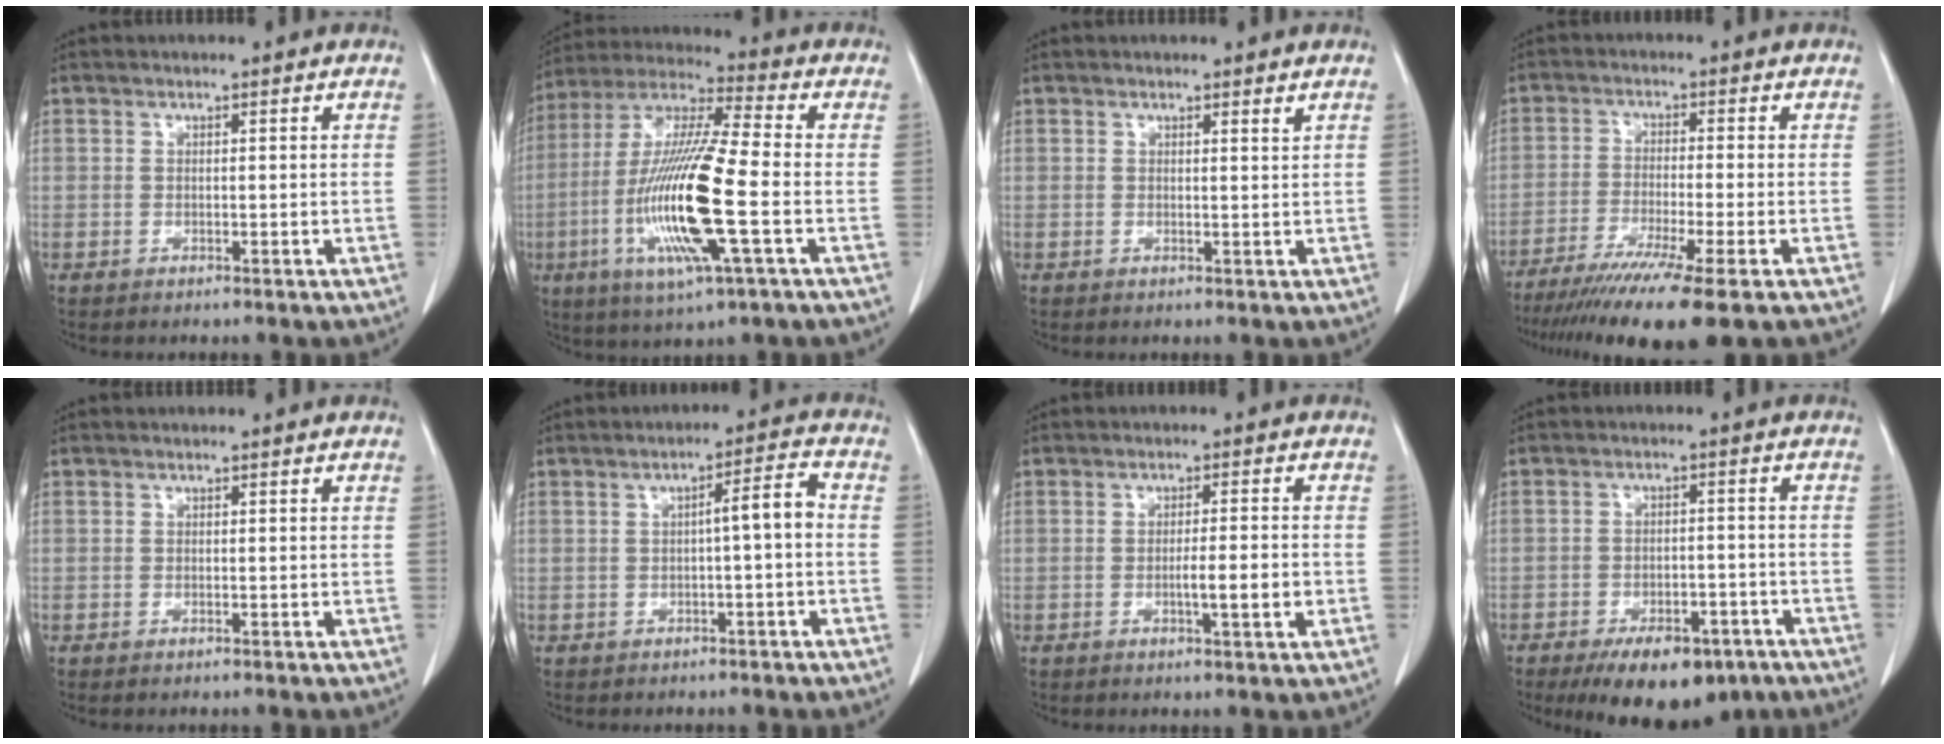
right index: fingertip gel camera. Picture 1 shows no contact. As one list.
[{"total": 18.2, "force": [-4.2, 1.3, 17.7], "torque": [-0.368, -0.016, -0.082]}, {"total": 0.8, "force": [0.7, -0.1, 0.4], "torque": [-0.015, -0.007, 0.008]}, {"total": 12.9, "force": [-9.3, -0.7, 8.9], "torque": [-0.152, -0.041, -0.150]}, {"total": 0.0}, {"total": 4.1, "force": [-0.5, 0.3, 4.1], "torque": [-0.058, 0.014, -0.007]}, {"total": 4.5, "force": [-1.2, 0.2, 4.3], "torque": [-0.069, -0.003, -0.016]}, {"total": 12.1, "force": [-8.5, 5.3, 6.8], "torque": [-0.093, -0.003, -0.122]}]